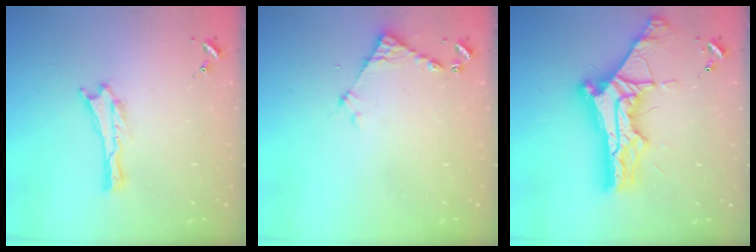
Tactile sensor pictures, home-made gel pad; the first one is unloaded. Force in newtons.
{"total": 3.9, "press": 3.9, "slide": 0.3}
{"total": 14.3, "press": 14.3, "slide": 1.3}